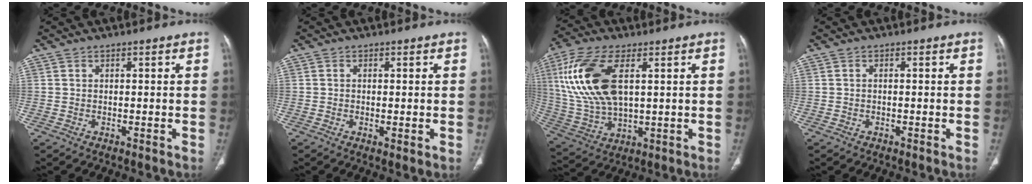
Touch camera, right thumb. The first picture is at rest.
{"total": 1.7, "force": [-0.3, 0.3, 1.6], "torque": [-0.036, -0.008, -0.005]}
{"total": 17.5, "force": [4.6, 8.7, 14.4], "torque": [-0.312, -0.008, 0.095]}
{"total": 0.0}